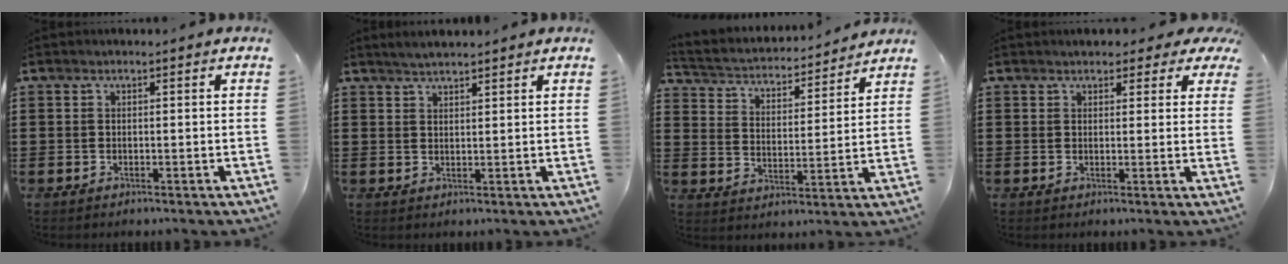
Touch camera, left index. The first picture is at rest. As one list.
[{"total": 2.1, "force": [2.0, 0.0, 0.5], "torque": [-0.013, 0.003, 0.039]}, {"total": 2.9, "force": [2.8, 0.5, 0.2], "torque": [-0.026, -0.030, 0.039]}, {"total": 2.7, "force": [2.2, 1.2, 0.9], "torque": [-0.010, -0.005, 0.037]}]